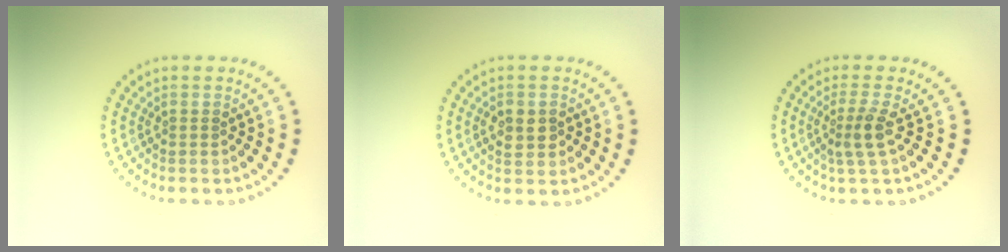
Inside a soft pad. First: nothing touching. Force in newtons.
{"total": 2.2, "press": 2.2, "slide": 0.1}
{"total": 2.4, "press": 1.8, "slide": 1.6}